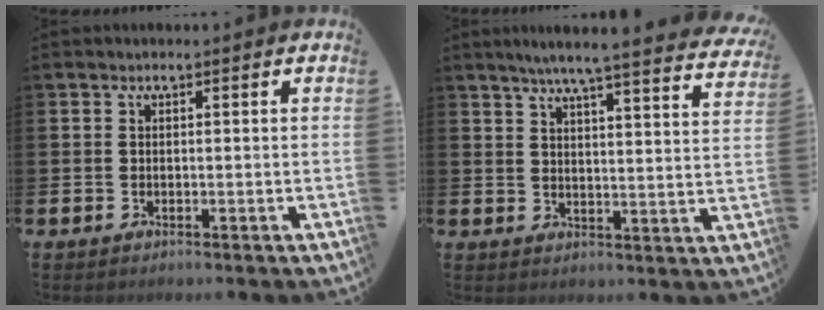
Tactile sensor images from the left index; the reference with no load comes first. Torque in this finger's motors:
{"motor_torque": [0.97, -1.17, 0.60, 0.15]}